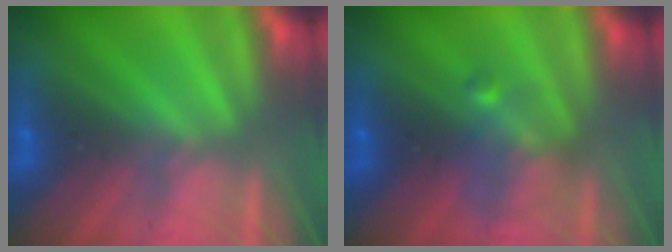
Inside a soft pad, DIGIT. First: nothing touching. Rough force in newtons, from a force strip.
{"total": 2.4}